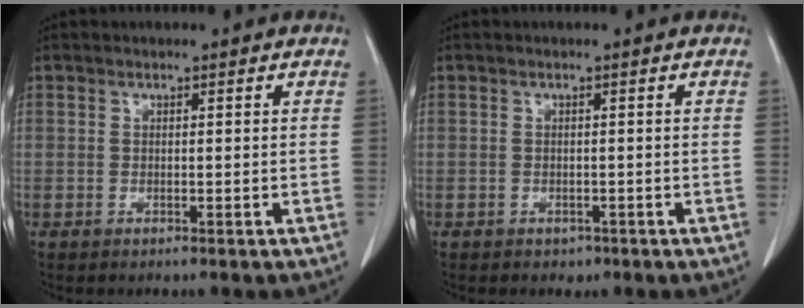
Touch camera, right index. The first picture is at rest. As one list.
[{"total": 1.1, "force": [-0.7, 0.8, 0.2], "torque": [-0.002, 0.002, -0.007]}]